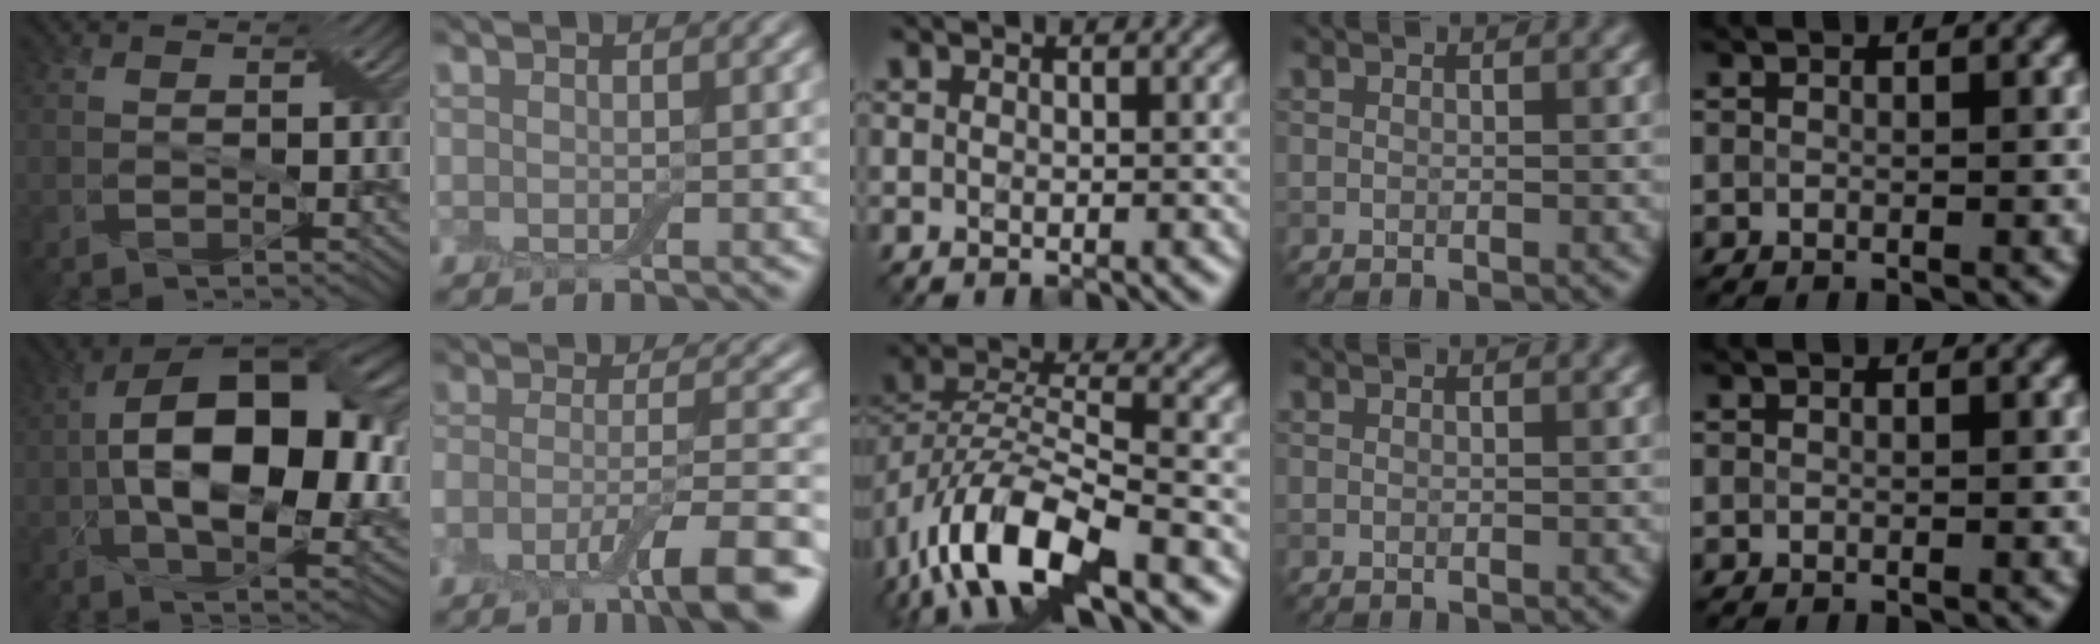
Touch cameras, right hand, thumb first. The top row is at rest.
{"thumb": {"total": 17.4, "force": [0.8, 9.6, 14.6], "torque": [-0.230, 0.006, 0.014]}, "index": {"total": 7.6, "force": [-4.0, 1.5, 6.3], "torque": [-0.097, 0.000, -0.075]}, "middle": {"total": 10.5, "force": [-5.9, 4.5, 7.5], "torque": [-0.155, 0.002, -0.114]}}